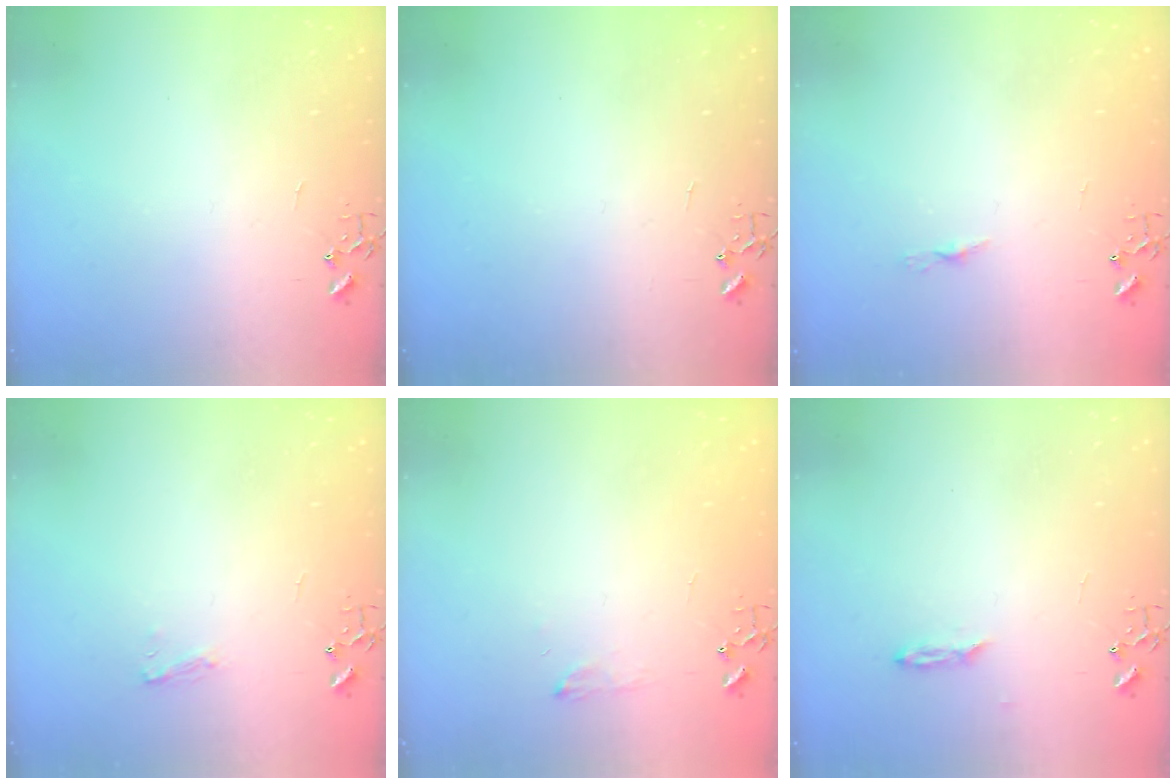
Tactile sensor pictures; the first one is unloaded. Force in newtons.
{"total": 0.0}
{"total": 3.8, "press": 3.7, "slide": 0.3}
{"total": 5.7, "press": 5.7, "slide": 0.7}
{"total": 6.3, "press": 6.2, "slide": 0.8}
{"total": 2.3, "press": 2.2, "slide": 0.4}